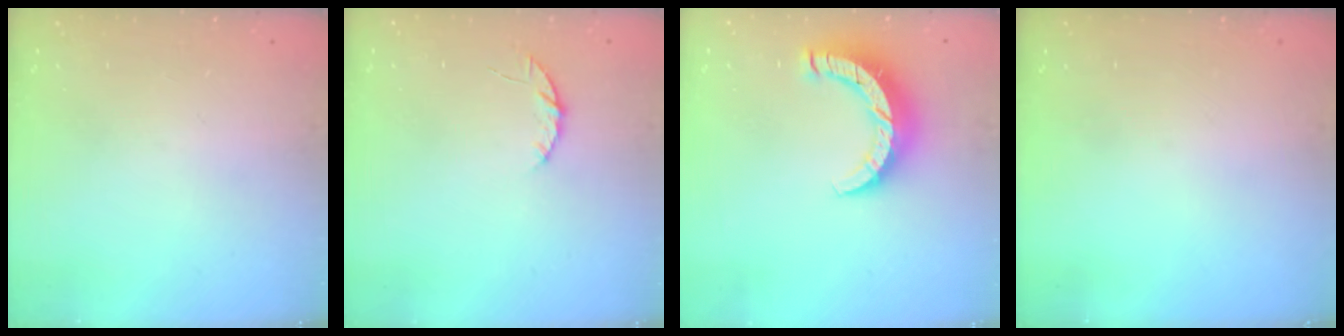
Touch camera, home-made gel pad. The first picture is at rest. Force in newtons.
{"total": 4.2, "press": 4.2, "slide": 0.5}
{"total": 9.7, "press": 9.7, "slide": 0.2}
{"total": 0.0}